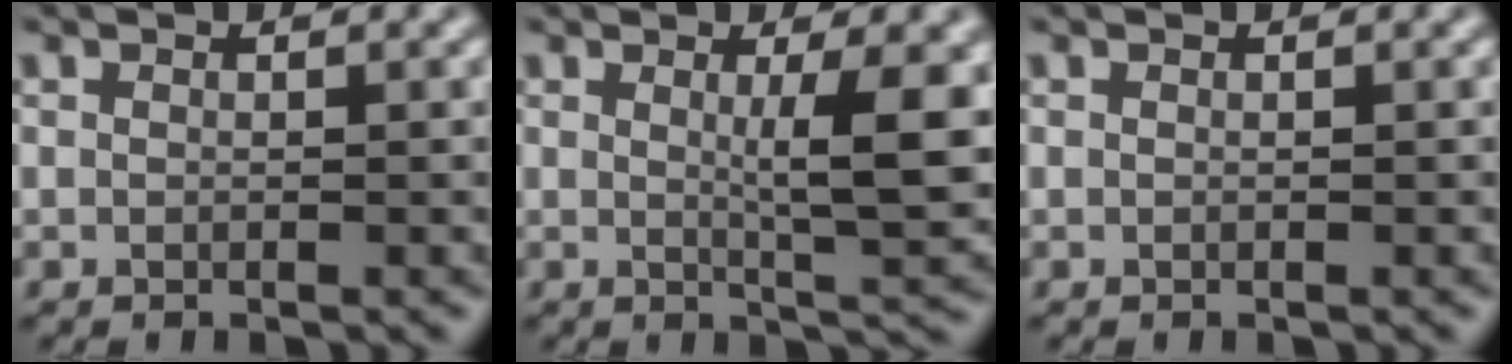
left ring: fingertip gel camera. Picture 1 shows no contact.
{"total": 5.1, "force": [0.9, 1.0, 5.0], "torque": [-0.070, -0.005, 0.017]}
{"total": 0.0}